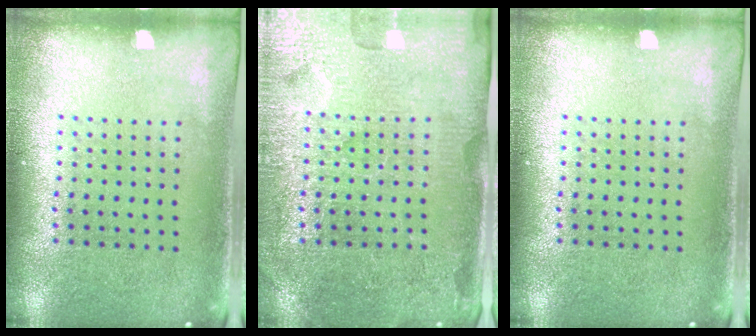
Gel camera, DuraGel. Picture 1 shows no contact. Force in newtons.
{"total": 4.1, "press": 4.0, "slide": 1.1}
{"total": 0.0}